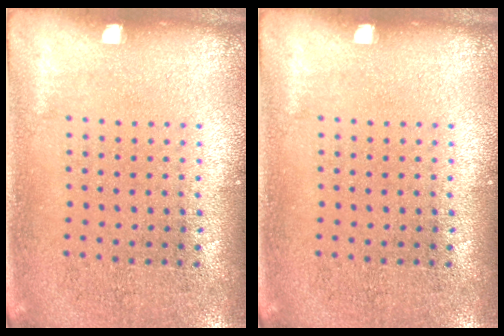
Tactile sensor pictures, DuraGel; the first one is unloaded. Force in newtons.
{"total": 0.0}